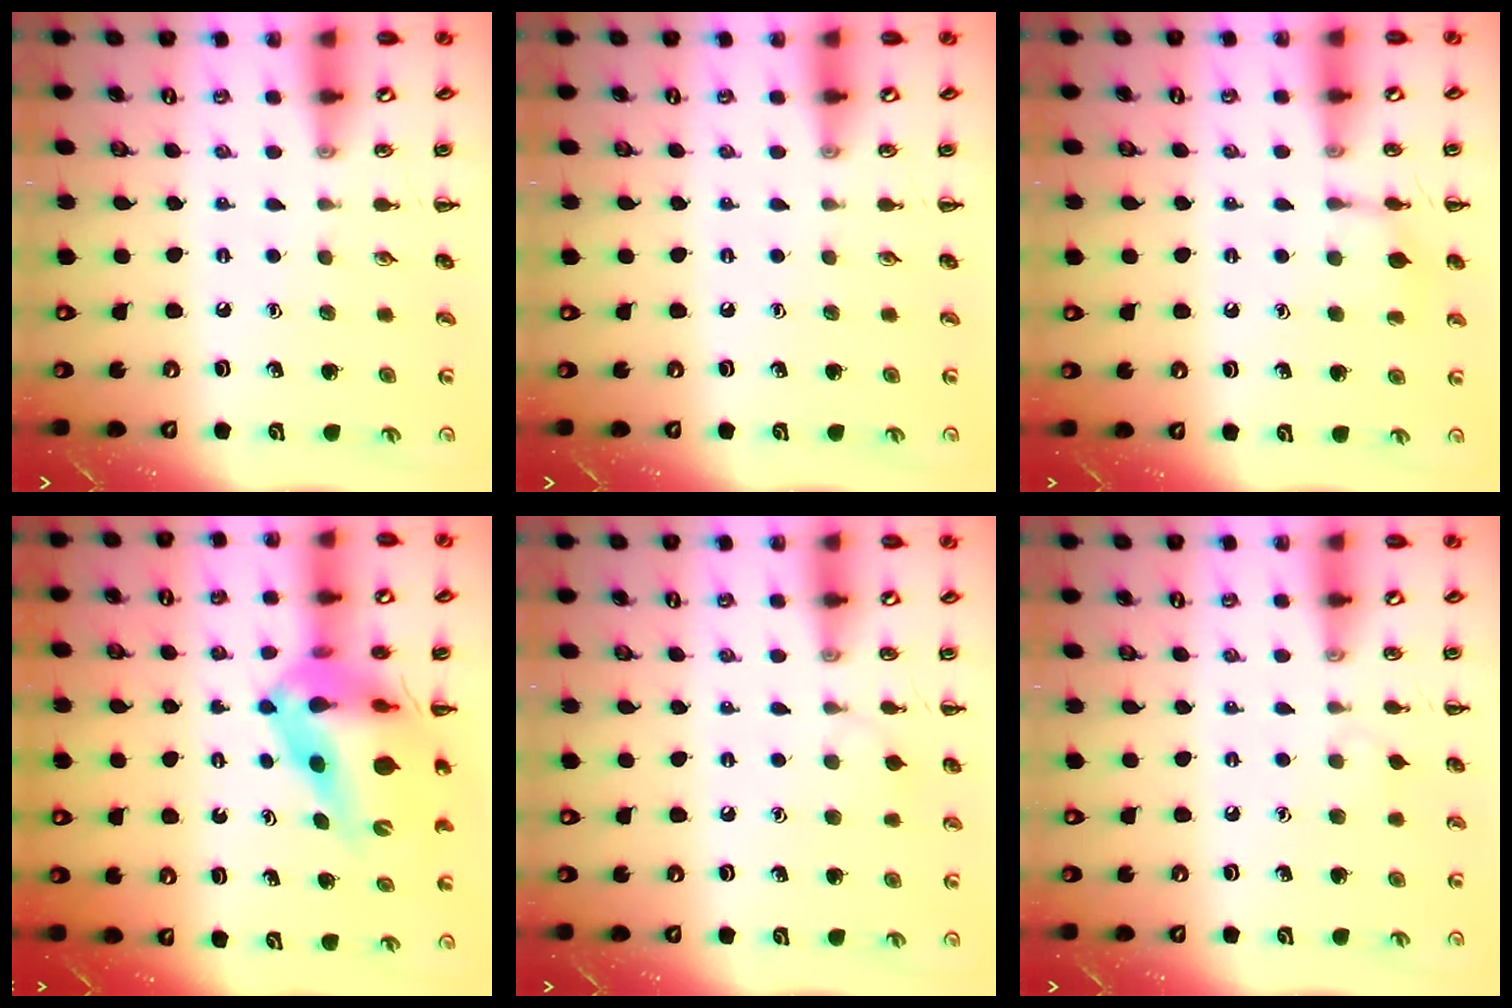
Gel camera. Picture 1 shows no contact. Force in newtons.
{"total": 0.0}
{"total": 8.4, "press": 8.3, "slide": 1.6}
{"total": 15.5, "press": 14.8, "slide": 4.6}
{"total": 5.6, "press": 5.3, "slide": 1.6}
{"total": 2.8, "press": 2.5, "slide": 1.1}